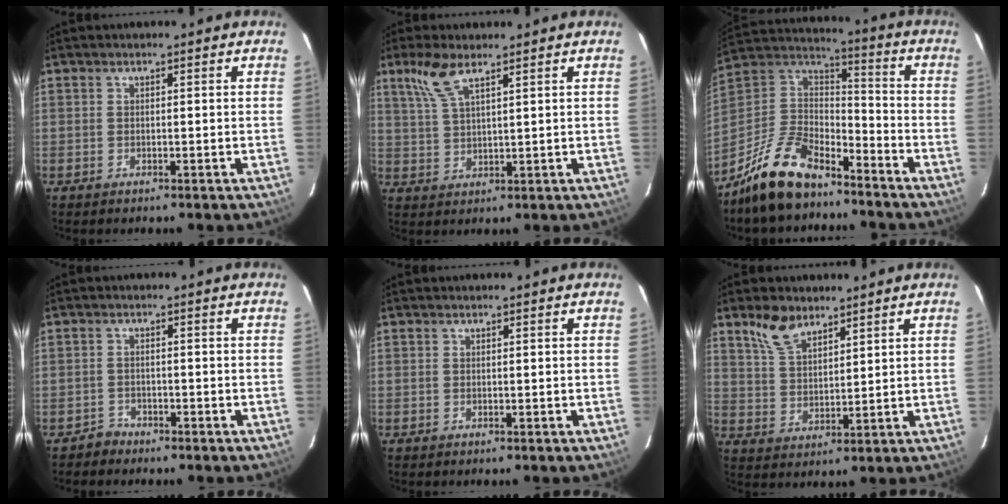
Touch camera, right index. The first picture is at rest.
{"total": 6.3, "force": [4.1, 1.7, 4.5], "torque": [-0.100, 0.008, 0.088]}
{"total": 17.9, "force": [-13.4, 7.4, 9.3], "torque": [-0.212, 0.007, -0.244]}
{"total": 2.0, "force": [-1.6, 1.1, -0.4], "torque": [0.006, 0.010, -0.030]}
{"total": 0.0}
{"total": 7.3, "force": [5.4, 3.4, 3.7], "torque": [-0.068, 0.012, 0.109]}